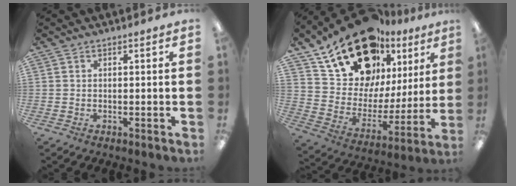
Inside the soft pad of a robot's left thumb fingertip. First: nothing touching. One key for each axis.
{"total": 22.5, "fx": 16.6, "fy": 11.3, "fz": 10.2, "tx": -0.189, "ty": -0.104, "tz": 0.304}